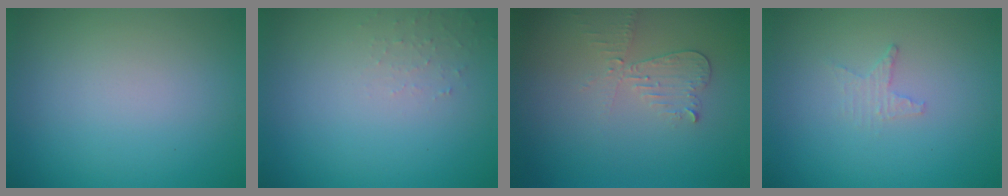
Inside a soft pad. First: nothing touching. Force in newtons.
{"total": 1.1, "press": 1.0, "slide": 0.2}
{"total": 2.1, "press": 2.1, "slide": 0.1}
{"total": 1.2, "press": 1.2, "slide": 0.4}